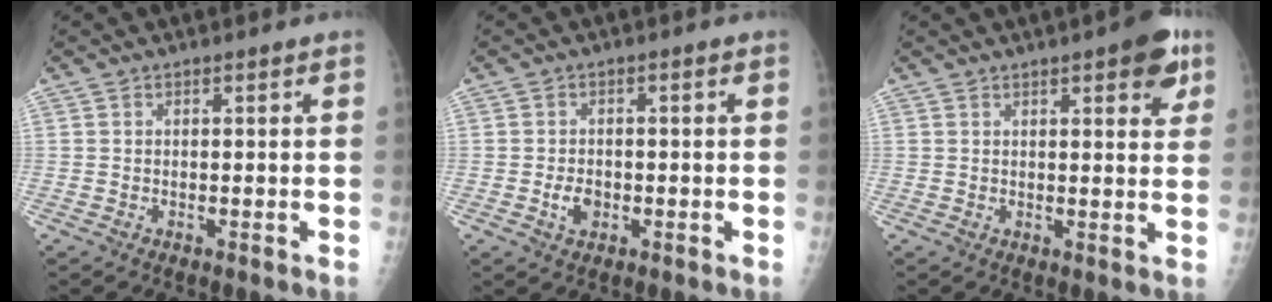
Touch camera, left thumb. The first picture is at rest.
{"total": 3.2, "force": [-0.9, 2.2, 2.1], "torque": [-0.030, 0.004, -0.015]}
{"total": 7.3, "force": [3.8, 2.4, 5.8], "torque": [-0.052, -0.011, 0.041]}